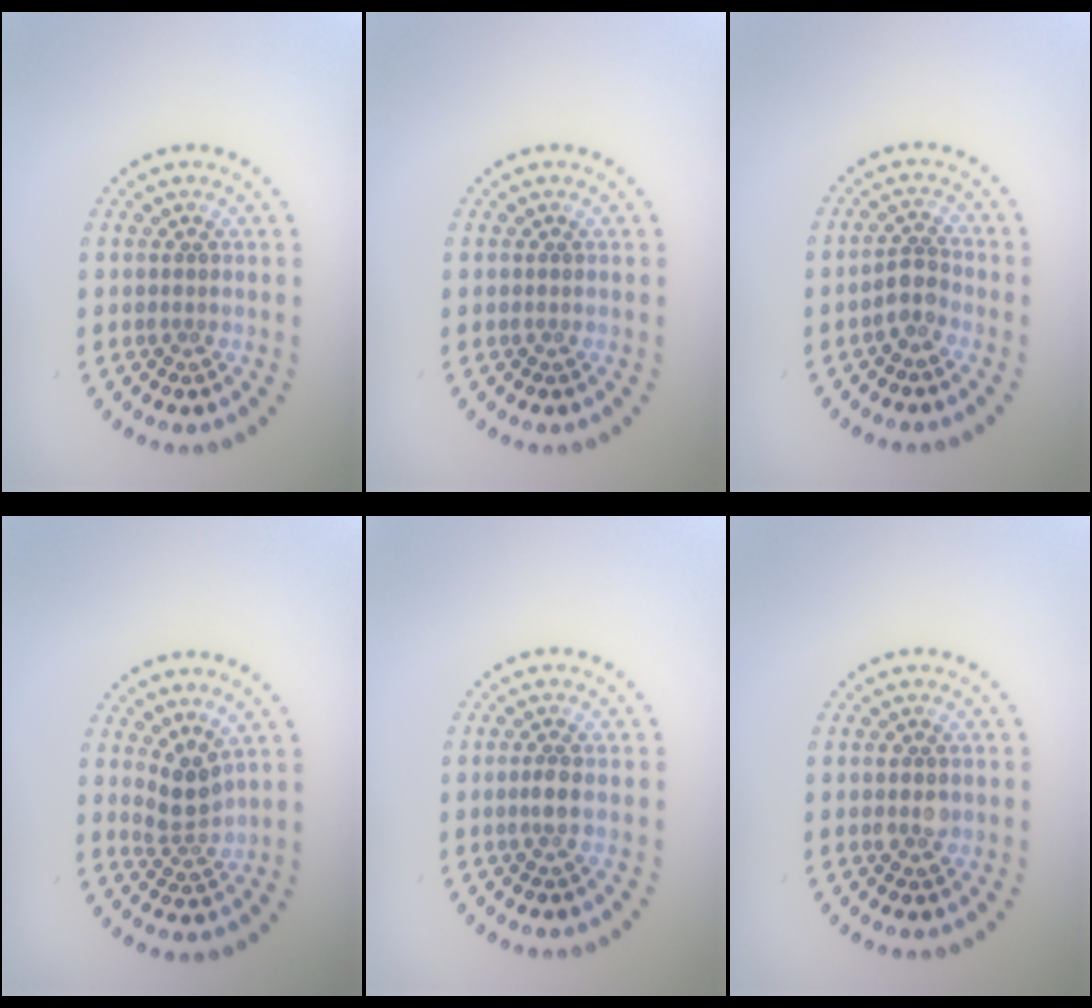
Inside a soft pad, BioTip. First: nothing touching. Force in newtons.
{"total": 0.0}
{"total": 2.1, "press": 1.7, "slide": 1.1}
{"total": 2.5, "press": 1.8, "slide": 1.7}
{"total": 1.3, "press": 1.1, "slide": 0.7}
{"total": 1.5, "press": 1.4, "slide": 0.2}